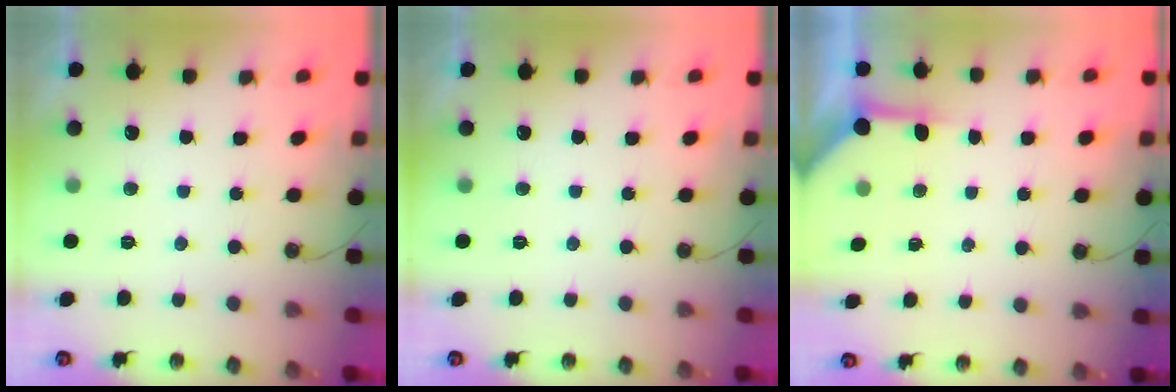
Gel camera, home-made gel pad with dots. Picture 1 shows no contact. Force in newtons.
{"total": 0.0}
{"total": 4.0, "press": 3.9, "slide": 0.5}